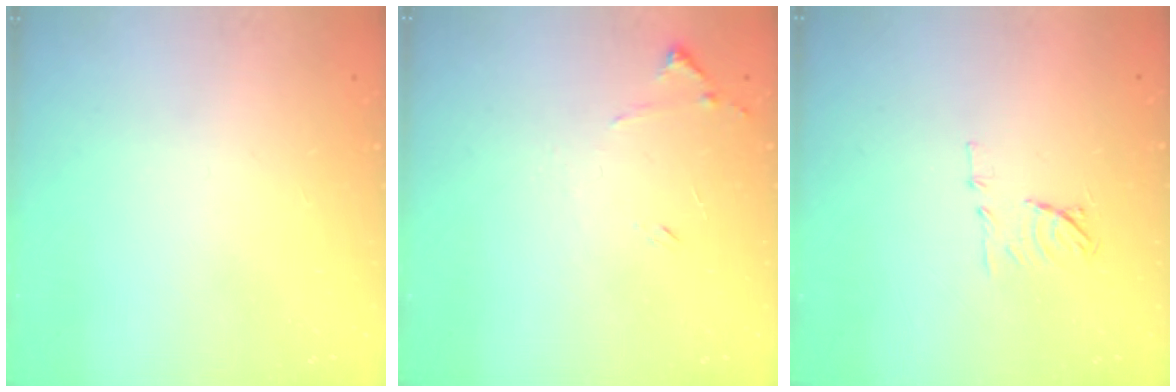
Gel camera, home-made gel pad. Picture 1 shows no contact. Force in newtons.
{"total": 8.0, "press": 8.0, "slide": 0.7}
{"total": 7.6, "press": 7.6, "slide": 0.8}